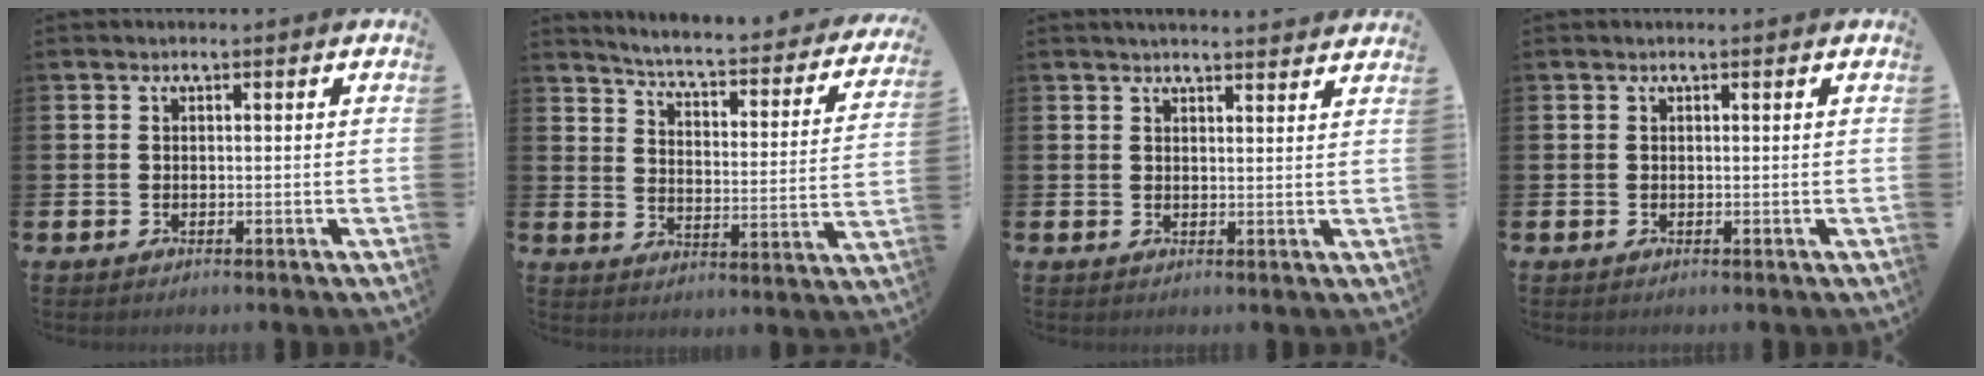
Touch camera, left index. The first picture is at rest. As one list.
[{"total": 4.2, "force": [3.9, 0.2, 1.3], "torque": [-0.048, -0.039, 0.056]}, {"total": 2.8, "force": [2.8, -0.2, -0.1], "torque": [0.000, -0.017, 0.049]}, {"total": 0.0}]